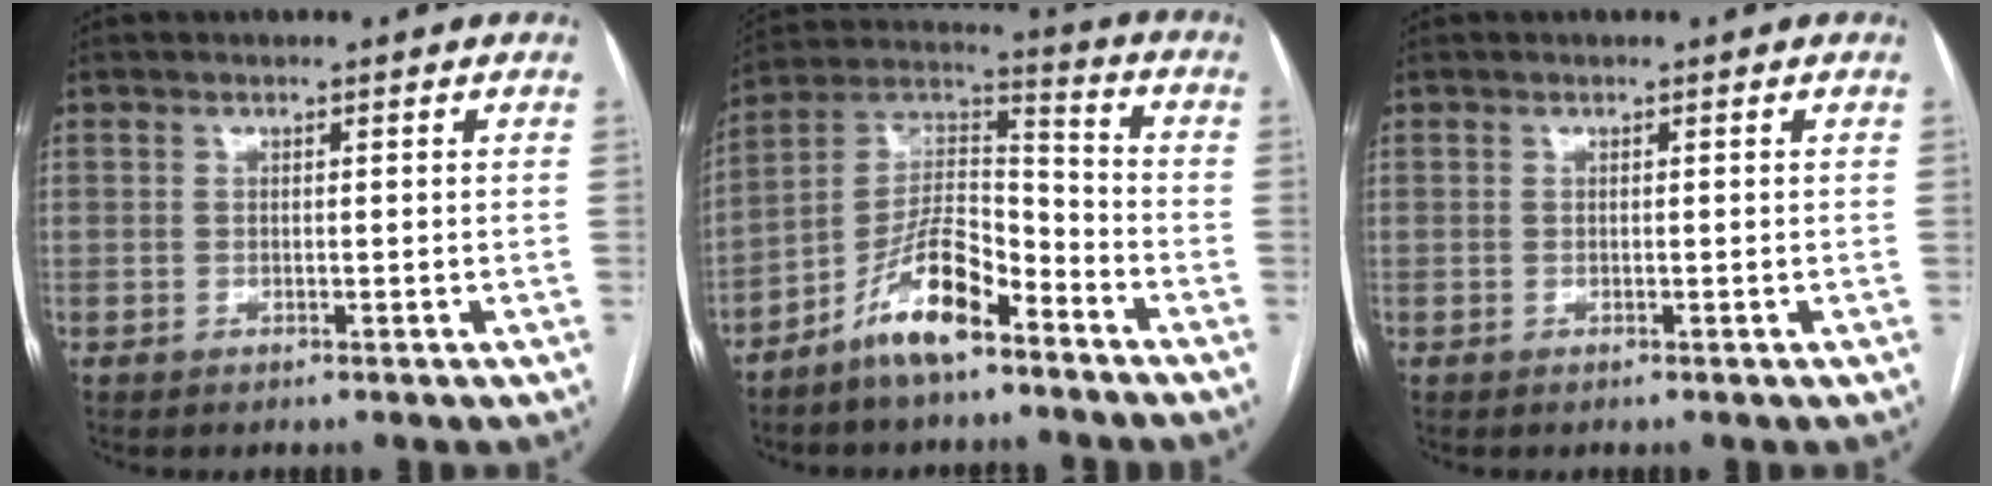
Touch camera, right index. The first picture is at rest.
{"total": 11.9, "force": [-7.9, 3.7, 8.1], "torque": [-0.162, 0.017, -0.146]}
{"total": 0.0}